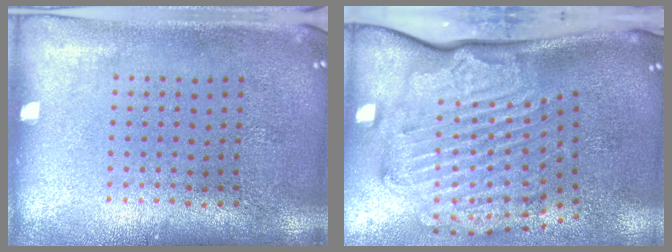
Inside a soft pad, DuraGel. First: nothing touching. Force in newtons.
{"total": 2.8, "press": 2.2, "slide": 1.7}